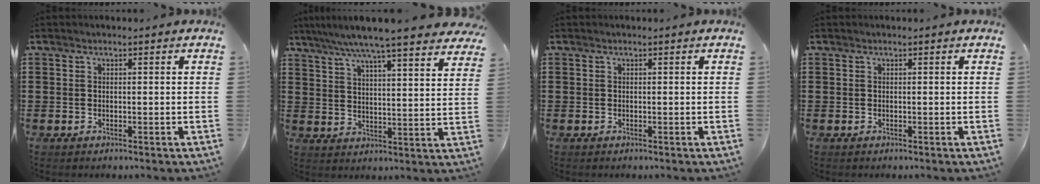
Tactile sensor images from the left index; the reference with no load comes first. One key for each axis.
{"total": 7.2, "fx": 6.2, "fy": -0.4, "fz": 3.7, "tx": -0.094, "ty": -0.032, "tz": 0.104}
{"total": 0.0}
{"total": 0.0}